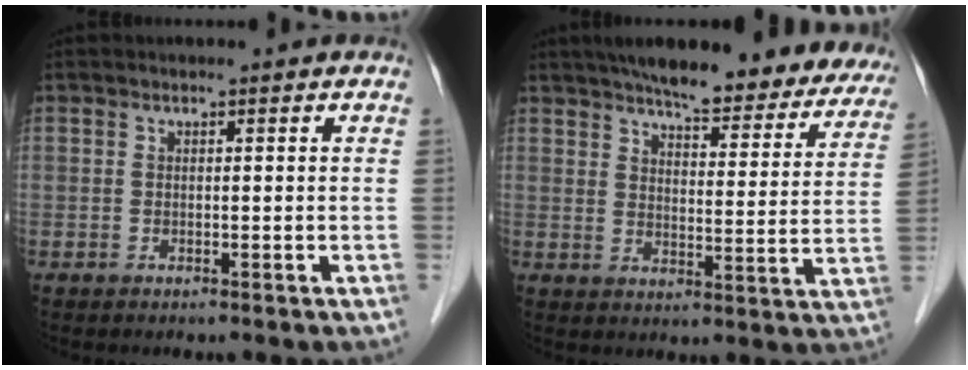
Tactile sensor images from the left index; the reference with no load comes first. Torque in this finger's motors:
{"motor_torque": [1.04, -1.10, 0.40, 0.10]}